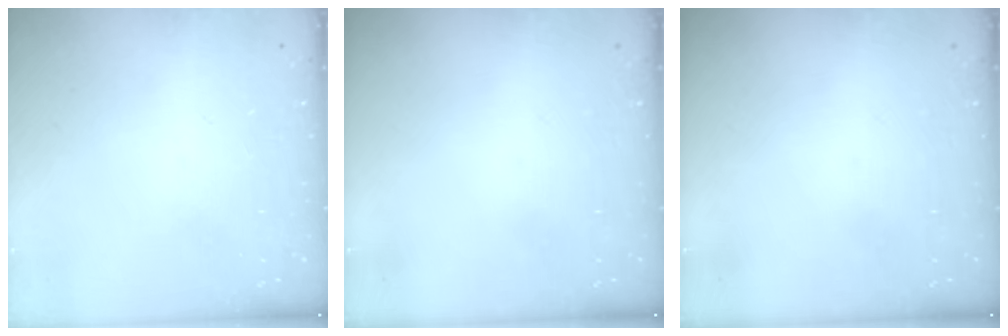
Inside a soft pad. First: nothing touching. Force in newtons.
{"total": 0.0}
{"total": 0.0}